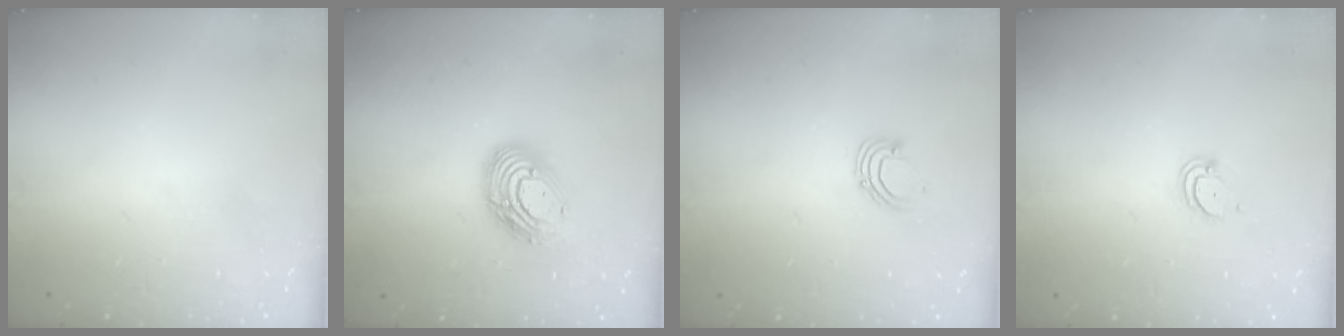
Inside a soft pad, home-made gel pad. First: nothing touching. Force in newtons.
{"total": 13.4, "press": 13.3, "slide": 1.4}
{"total": 3.5, "press": 3.5, "slide": 0.2}
{"total": 2.7, "press": 2.7, "slide": 0.2}